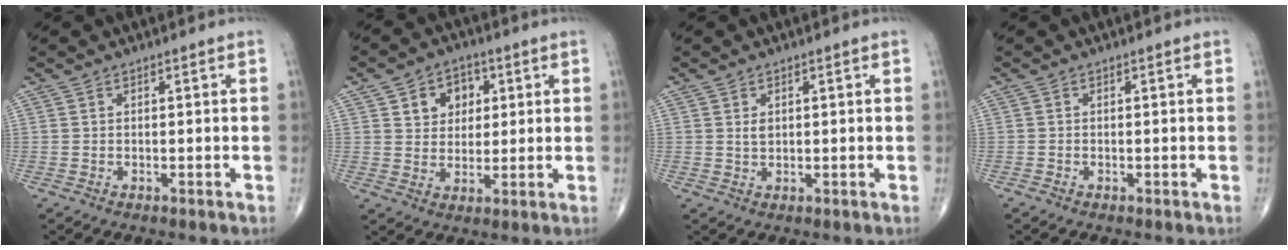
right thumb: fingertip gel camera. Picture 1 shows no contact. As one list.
[{"total": 7.4, "force": [2.6, 5.8, 3.8], "torque": [-0.020, -0.007, 0.039]}, {"total": 1.5, "force": [0.5, 1.0, 1.1], "torque": [-0.015, -0.005, 0.011]}, {"total": 0.0}]